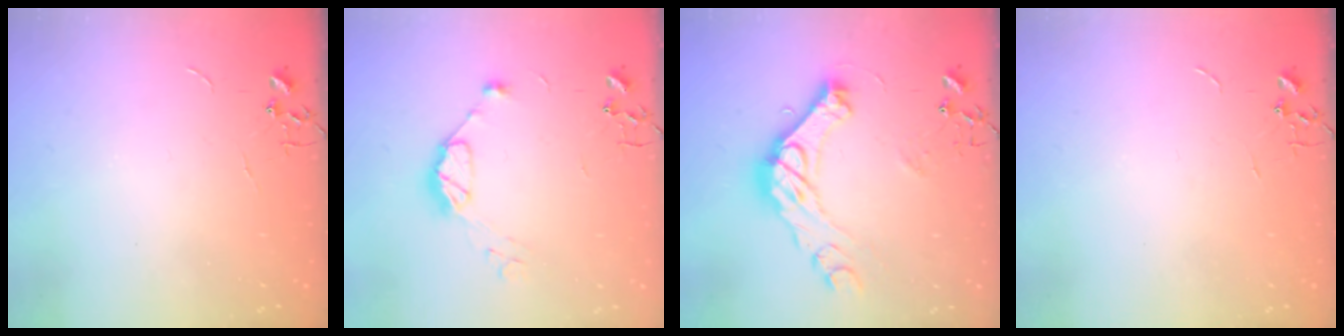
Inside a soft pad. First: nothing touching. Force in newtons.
{"total": 8.3, "press": 8.3, "slide": 0.5}
{"total": 17.7, "press": 17.6, "slide": 1.6}
{"total": 0.0}